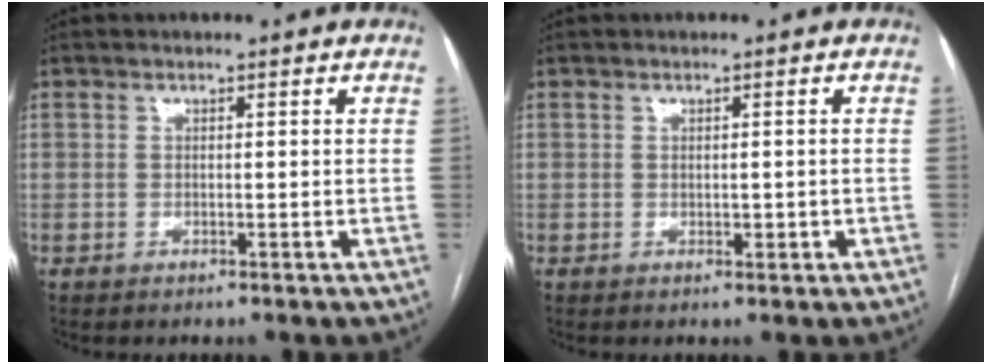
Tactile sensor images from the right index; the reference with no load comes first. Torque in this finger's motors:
{"motor_torque": [0.16, 0.23, 0.09, 0.01]}